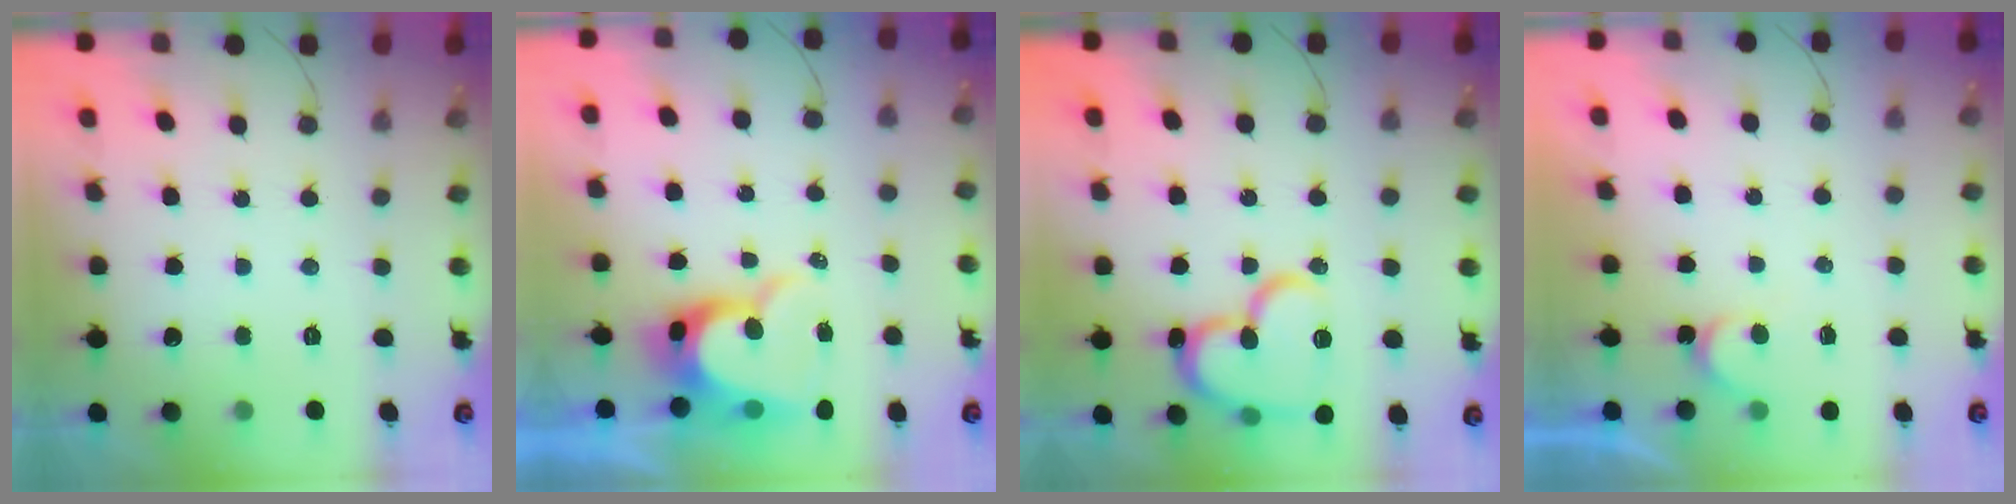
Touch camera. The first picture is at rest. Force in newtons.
{"total": 11.1, "press": 11.1, "slide": 0.8}
{"total": 18.0, "press": 18.0, "slide": 1.6}
{"total": 3.5, "press": 3.5, "slide": 0.2}